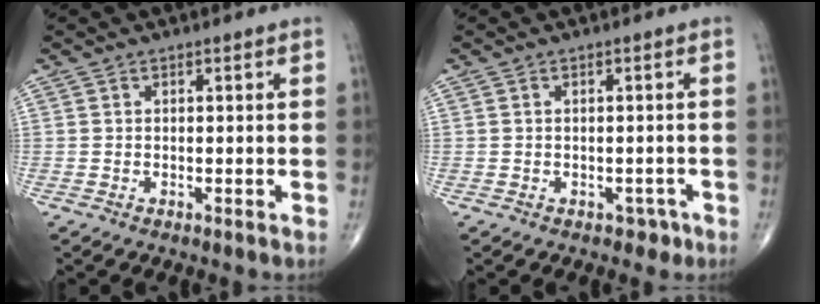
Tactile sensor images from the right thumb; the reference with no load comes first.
{"total": 1.8, "force": [-0.9, 1.4, 0.7], "torque": [0.003, 0.005, -0.010]}